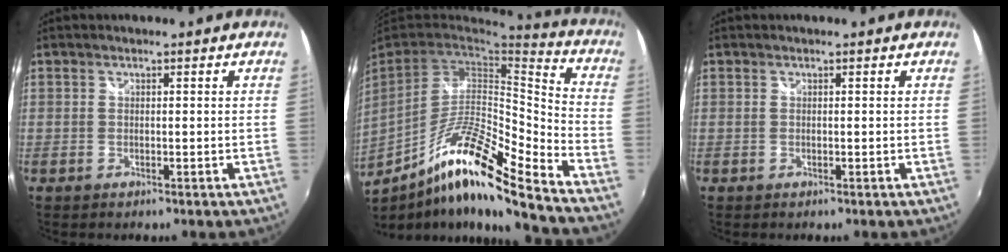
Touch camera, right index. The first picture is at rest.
{"total": 19.2, "force": [-12.3, 1.7, 14.7], "torque": [-0.258, -0.028, -0.224]}
{"total": 0.0}